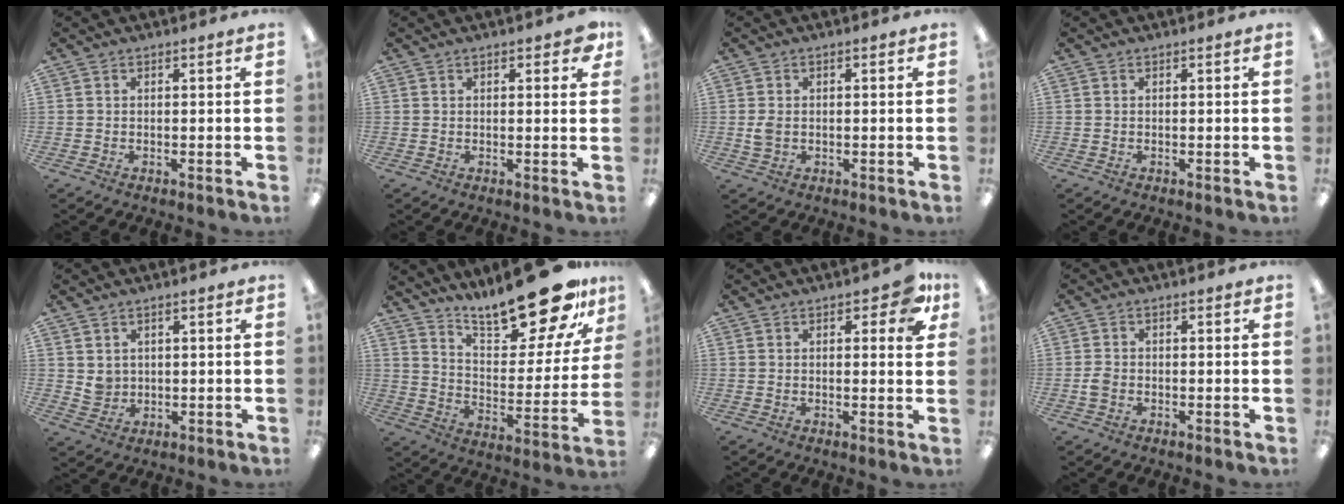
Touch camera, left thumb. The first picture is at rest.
{"total": 3.3, "force": [1.8, 1.2, 2.5], "torque": [-0.028, -0.006, 0.026]}
{"total": 2.6, "force": [-0.1, 1.8, 1.9], "torque": [-0.037, 0.006, -0.002]}
{"total": 0.0}
{"total": 3.5, "force": [1.4, 3.1, 0.8], "torque": [-0.007, -0.006, 0.024]}
{"total": 22.7, "force": [18.7, 6.4, 11.1], "torque": [-0.160, -0.128, 0.312]}
{"total": 6.7, "force": [3.0, 2.8, 5.3], "torque": [-0.058, -0.009, 0.044]}
{"total": 2.4, "force": [-0.8, 1.7, 1.5], "torque": [-0.027, 0.005, -0.015]}